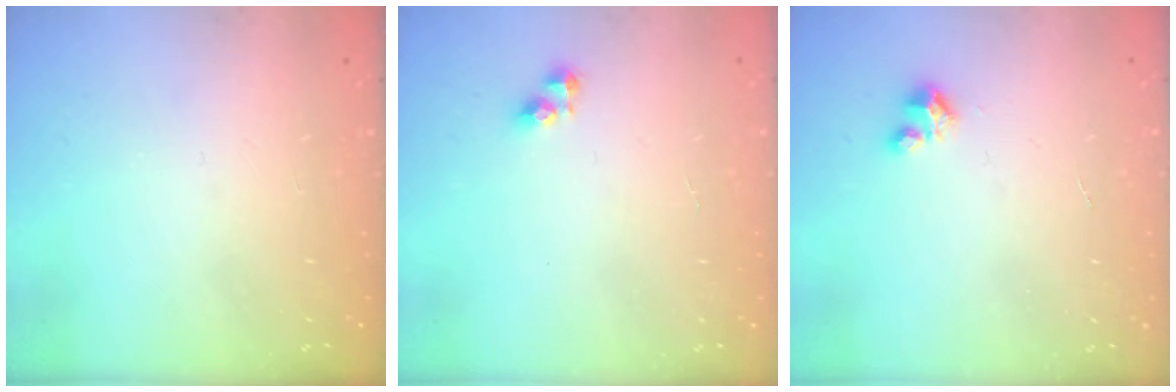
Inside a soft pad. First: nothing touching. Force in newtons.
{"total": 3.7, "press": 3.7, "slide": 0.4}
{"total": 2.4, "press": 2.4, "slide": 0.2}